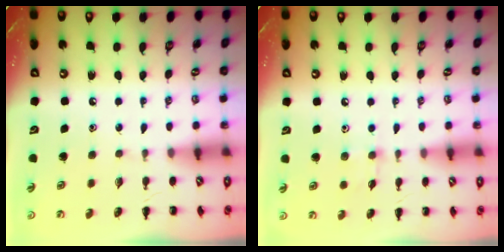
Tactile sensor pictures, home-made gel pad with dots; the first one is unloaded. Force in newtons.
{"total": 3.2, "press": 3.1, "slide": 1.0}